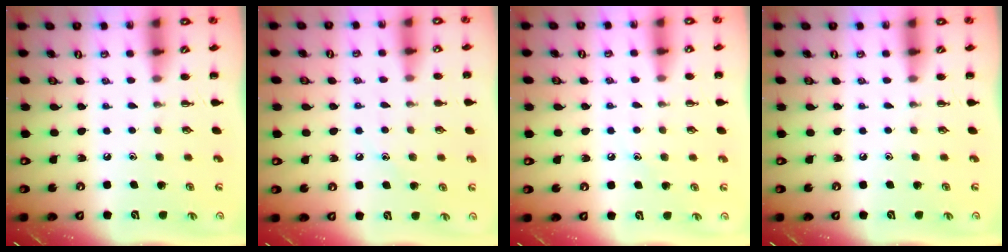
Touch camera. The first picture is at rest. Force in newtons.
{"total": 7.1, "press": 6.9, "slide": 1.6}
{"total": 7.5, "press": 7.3, "slide": 2.0}
{"total": 0.0}